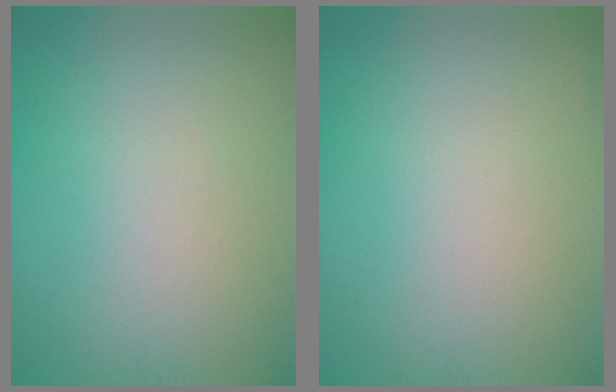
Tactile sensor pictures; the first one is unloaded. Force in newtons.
{"total": 0.0}